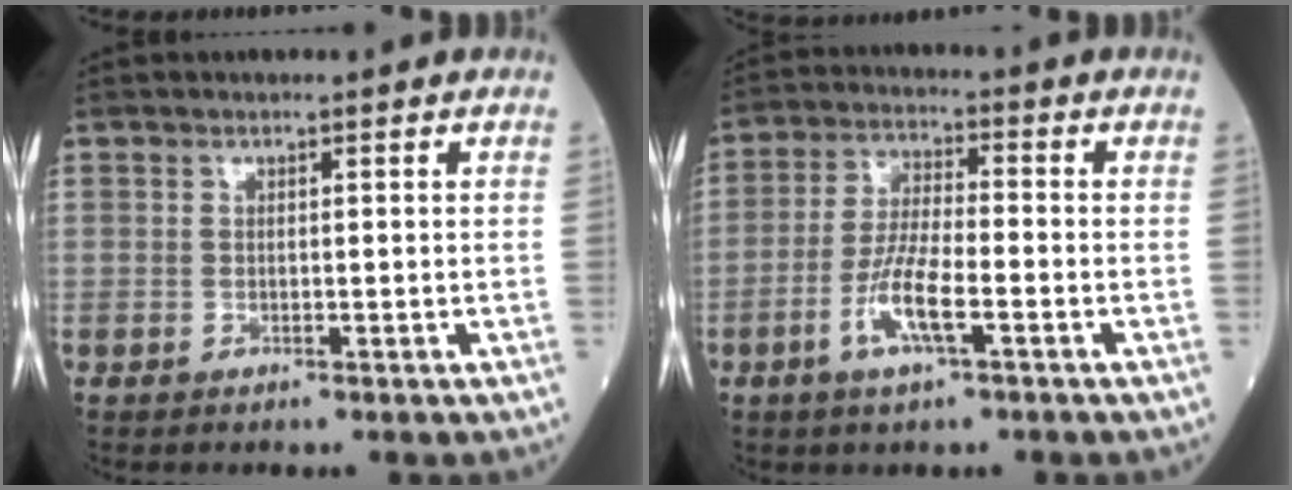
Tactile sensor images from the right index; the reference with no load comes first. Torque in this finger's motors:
{"motor_torque": [0.08, -0.23, 0.19, 0.13]}